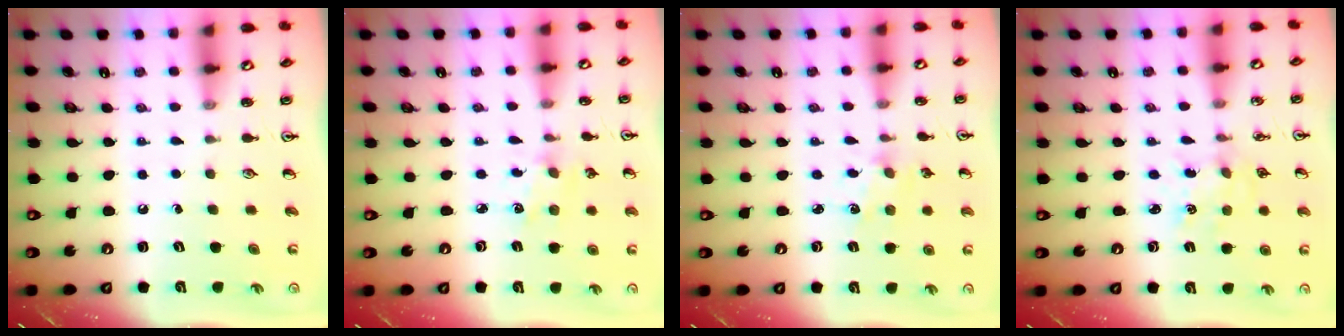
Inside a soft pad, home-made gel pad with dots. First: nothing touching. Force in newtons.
{"total": 2.0, "press": 2.0, "slide": 0.5}
{"total": 1.8, "press": 1.7, "slide": 0.3}
{"total": 4.2, "press": 4.2, "slide": 0.4}